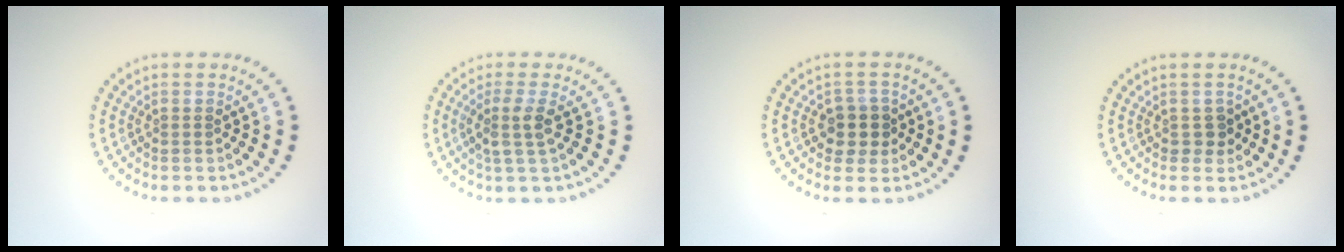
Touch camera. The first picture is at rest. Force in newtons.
{"total": 2.4, "press": 2.0, "slide": 1.3}
{"total": 2.6, "press": 2.3, "slide": 1.1}
{"total": 1.1, "press": 1.0, "slide": 0.6}